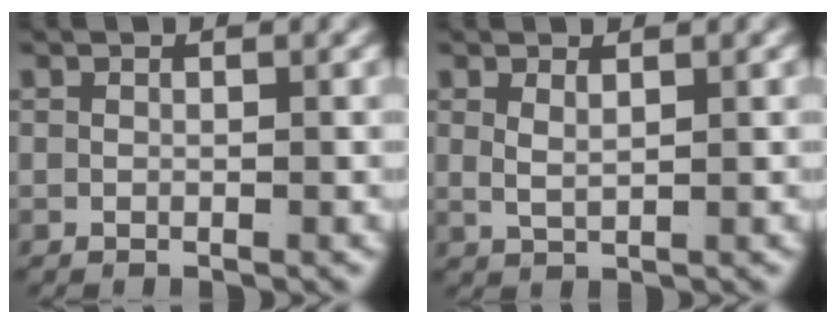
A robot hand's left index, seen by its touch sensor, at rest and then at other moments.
{"total": 1.5, "force": [0.7, 0.4, 1.2], "torque": [-0.028, -0.011, 0.026]}